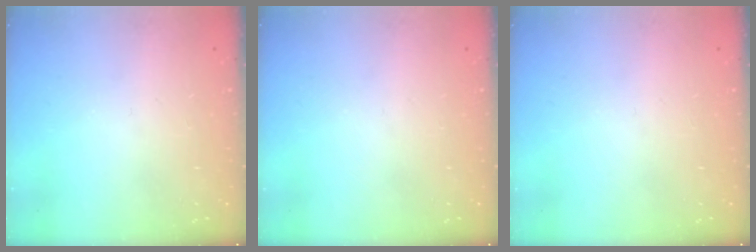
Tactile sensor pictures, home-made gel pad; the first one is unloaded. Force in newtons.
{"total": 0.0}
{"total": 0.0}